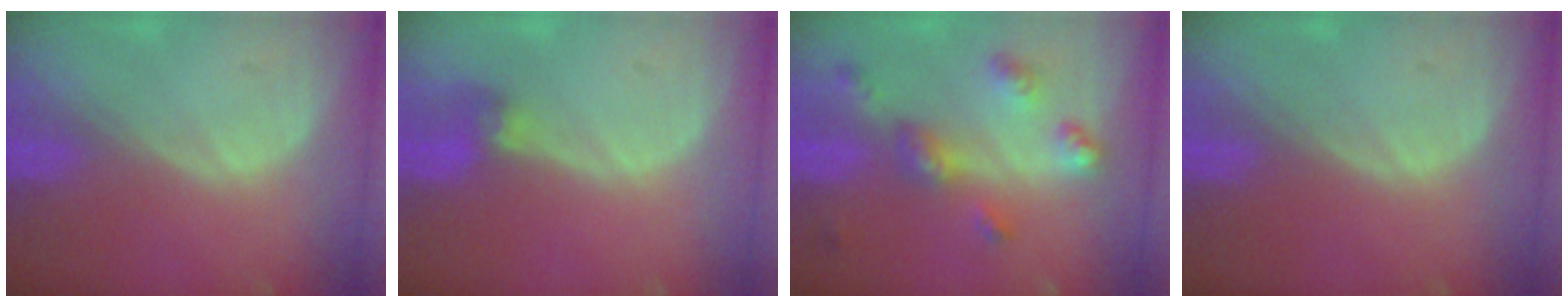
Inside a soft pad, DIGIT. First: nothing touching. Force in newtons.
{"total": 2.8, "press": 2.6, "slide": 1.1}
{"total": 6.7, "press": 5.9, "slide": 3.3}
{"total": 0.0}